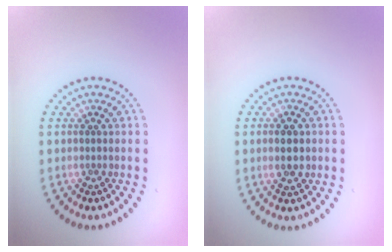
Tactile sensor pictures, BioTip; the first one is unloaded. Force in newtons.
{"total": 2.2, "press": 2.2, "slide": 0.1}